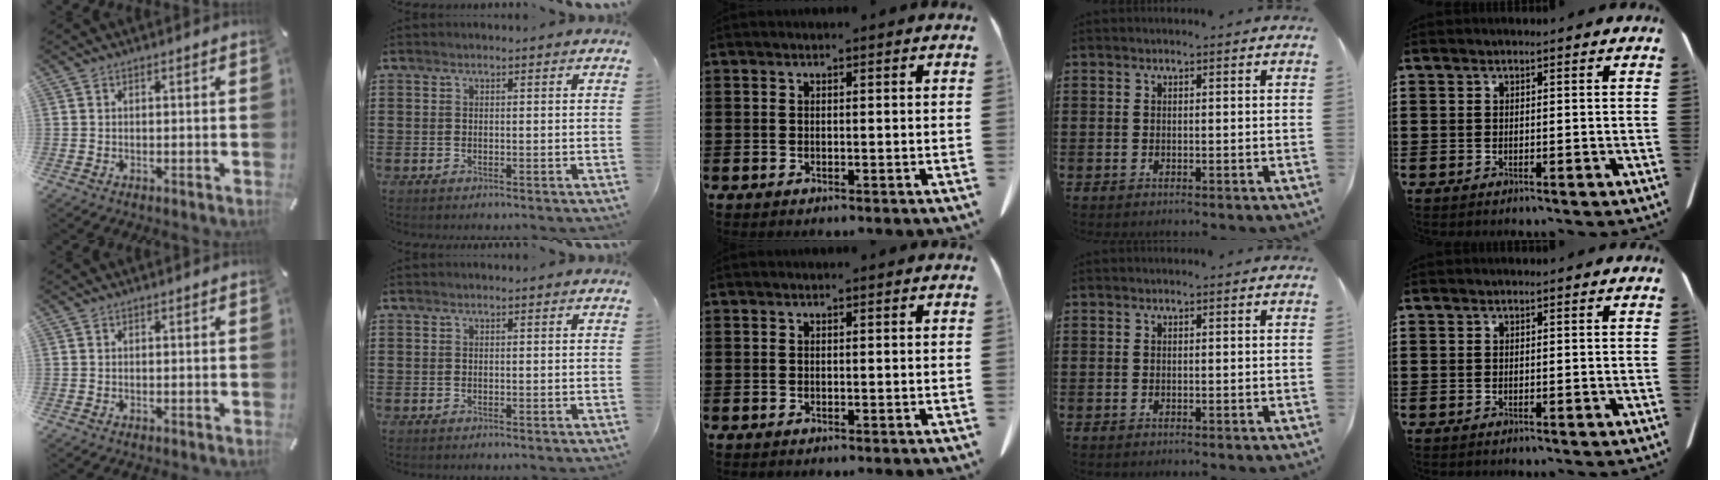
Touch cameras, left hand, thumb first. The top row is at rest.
{}